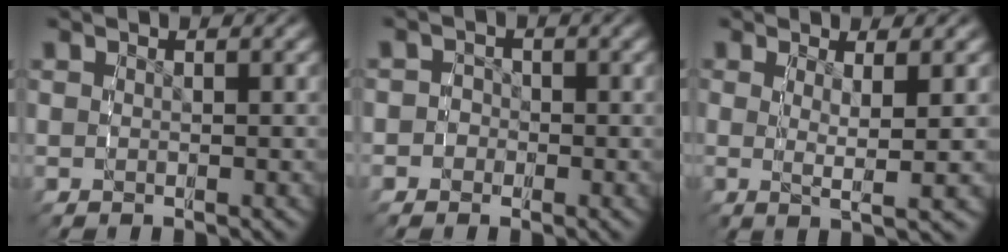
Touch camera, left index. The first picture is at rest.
{"total": 1.8, "force": [-0.9, 1.6, -0.1], "torque": [0.012, 0.002, -0.026]}
{"total": 4.4, "force": [0.1, 0.8, 4.3], "torque": [-0.066, -0.007, 0.006]}